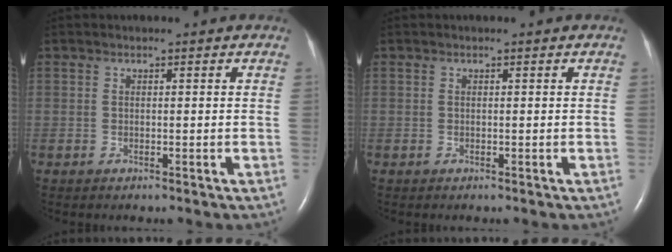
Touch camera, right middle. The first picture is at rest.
{"total": 0.0}